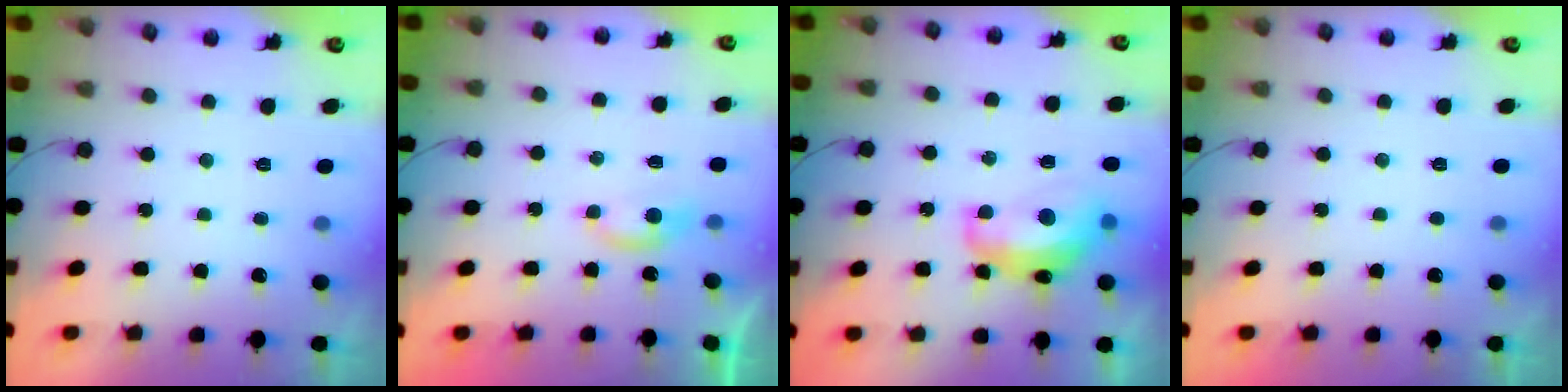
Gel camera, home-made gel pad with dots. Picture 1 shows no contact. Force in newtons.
{"total": 4.1, "press": 4.1, "slide": 0.4}
{"total": 13.8, "press": 13.8, "slide": 1.1}
{"total": 0.0}